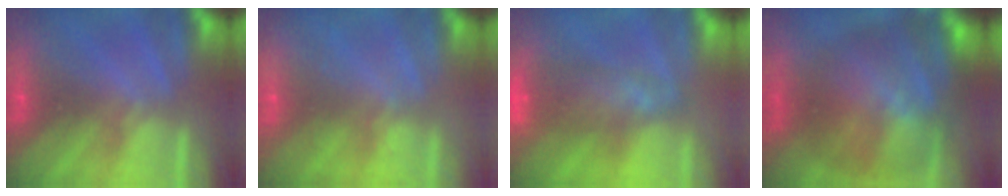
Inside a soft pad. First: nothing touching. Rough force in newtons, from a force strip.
{"total": 2.0}
{"total": 7.4}
{"total": 9.5}